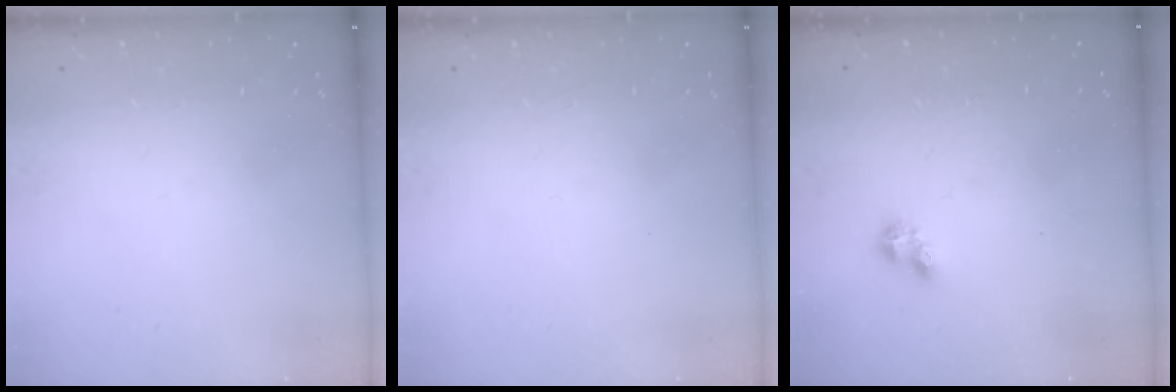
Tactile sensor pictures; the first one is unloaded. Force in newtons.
{"total": 0.0}
{"total": 2.4, "press": 2.3, "slide": 0.6}